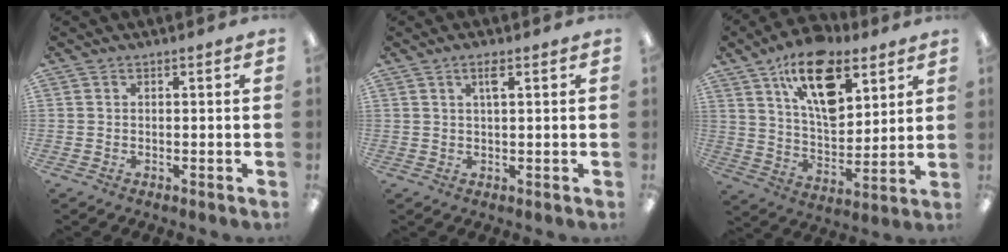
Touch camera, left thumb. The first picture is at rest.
{"total": 2.7, "force": [1.4, 0.7, 2.3], "torque": [-0.042, 0.003, 0.020]}
{"total": 18.5, "force": [10.6, 9.5, 11.9], "torque": [-0.184, -0.042, 0.181]}